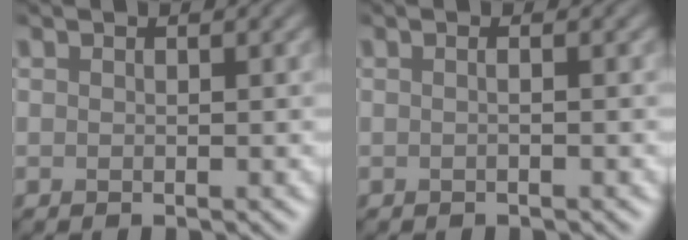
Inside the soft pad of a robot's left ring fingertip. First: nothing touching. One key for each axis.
{"total": 0.7, "fx": 0.0, "fy": -0.1, "fz": 0.6, "tx": -0.010, "ty": -0.006, "tz": -0.002}